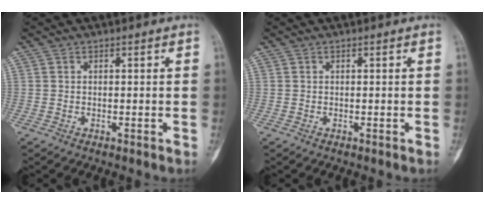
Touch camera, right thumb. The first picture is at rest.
{"total": 0.0}